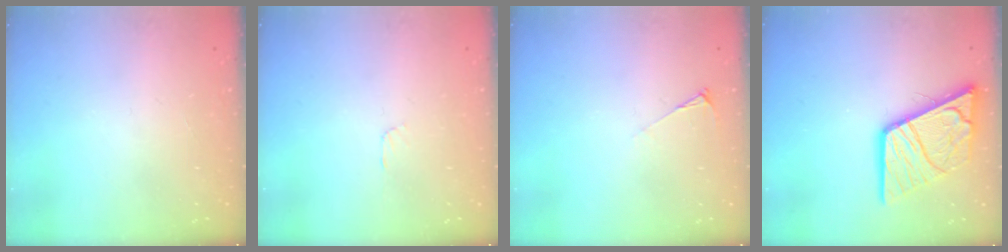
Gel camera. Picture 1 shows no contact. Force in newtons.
{"total": 2.9, "press": 2.9, "slide": 0.4}
{"total": 4.0, "press": 4.0, "slide": 0.7}
{"total": 17.2, "press": 17.1, "slide": 1.8}